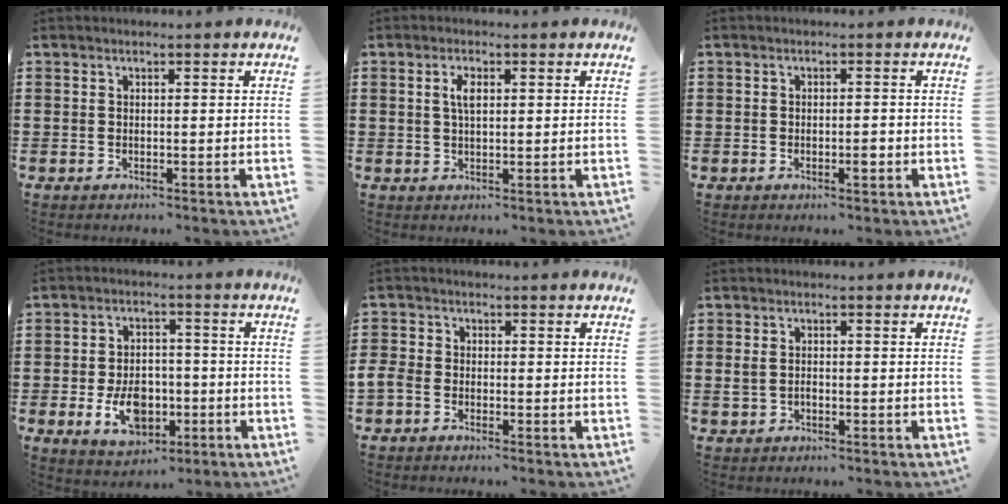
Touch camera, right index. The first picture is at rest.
{"total": 2.9, "force": [0.7, 1.2, 2.6], "torque": [-0.055, 0.008, 0.010]}
{"total": 1.9, "force": [-0.7, 0.9, 1.6], "torque": [-0.028, 0.002, -0.013]}
{"total": 7.3, "force": [-2.0, 4.9, 5.0], "torque": [-0.091, 0.000, -0.041]}
{"total": 2.2, "force": [-1.6, 1.2, 0.9], "torque": [-0.033, -0.002, -0.037]}
{"total": 1.7, "force": [-0.4, 1.1, 1.3], "torque": [-0.026, 0.004, -0.008]}